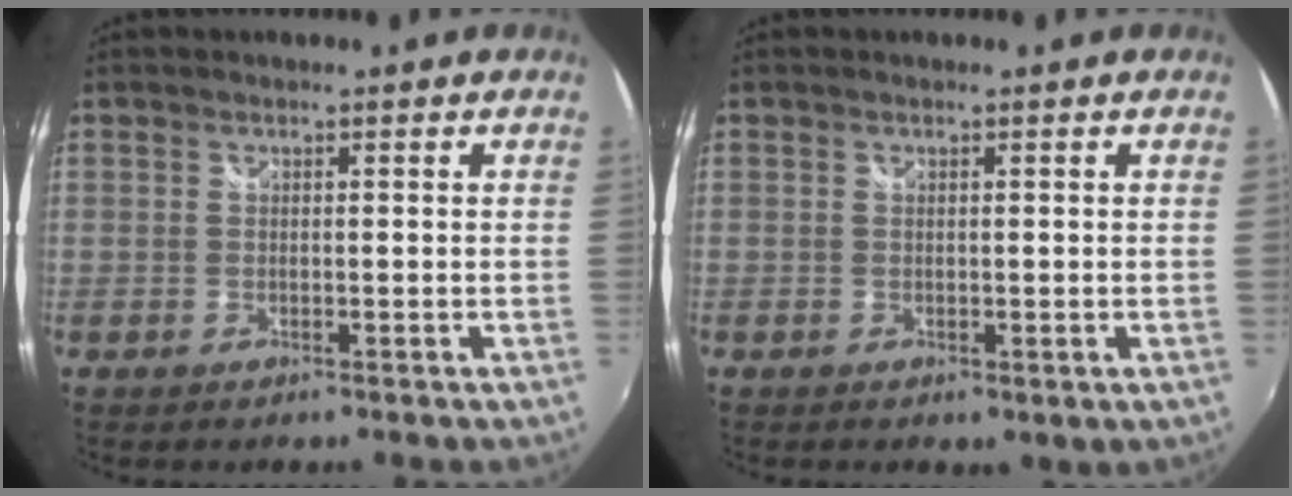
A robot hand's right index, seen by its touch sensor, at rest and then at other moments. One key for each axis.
{"total": 0.8, "fx": 0.1, "fy": 0.5, "fz": 0.7, "tx": -0.009, "ty": -0.003, "tz": 0.002}